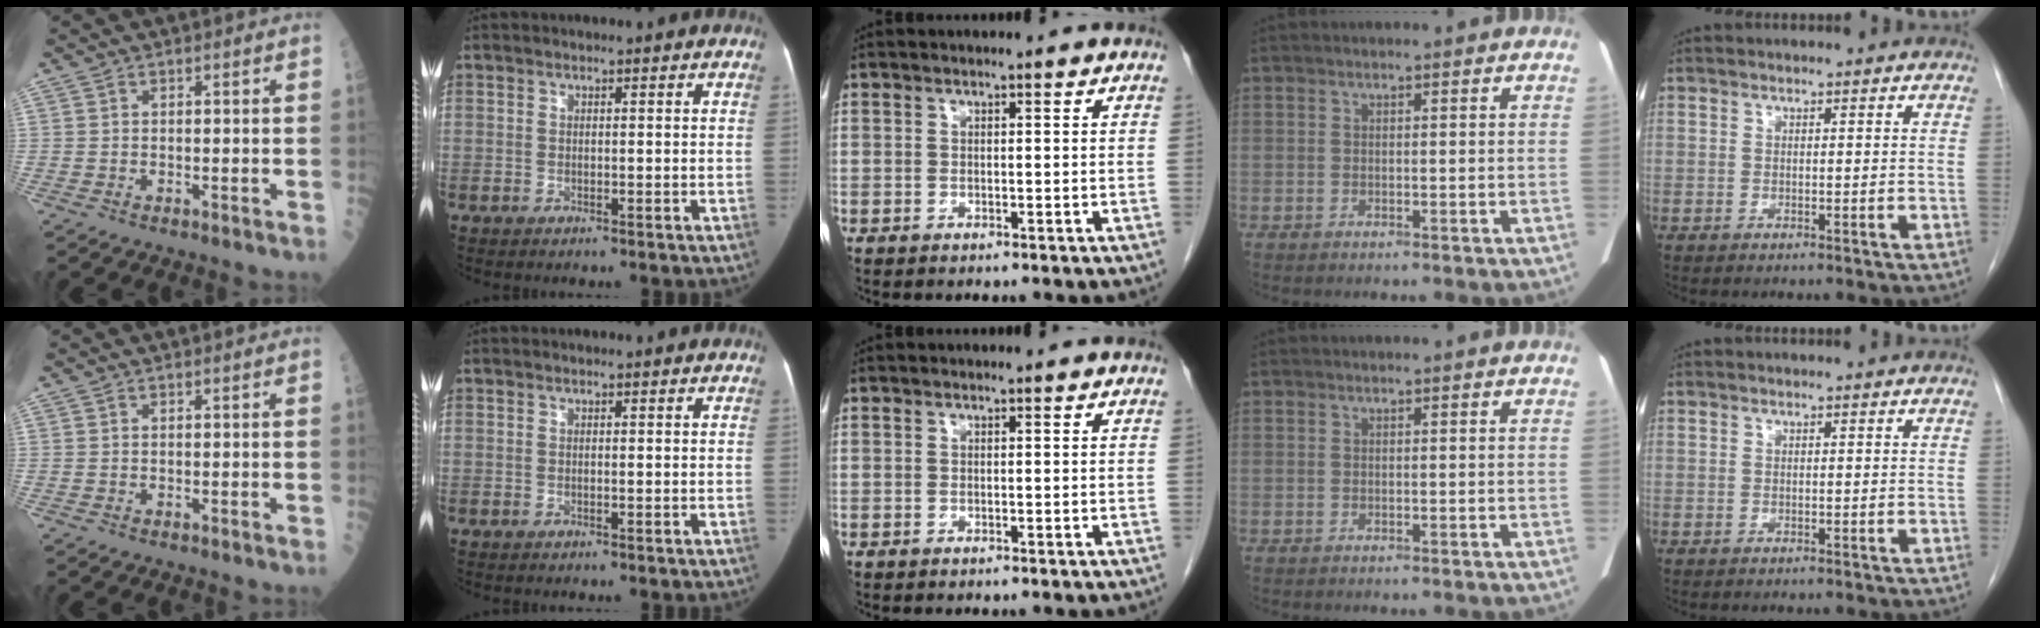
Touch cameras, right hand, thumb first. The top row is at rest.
{}